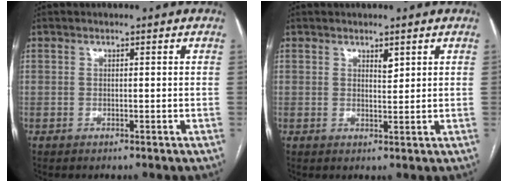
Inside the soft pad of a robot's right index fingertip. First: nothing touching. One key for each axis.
{"total": 1.6, "fx": 1.0, "fy": 0.6, "fz": 1.1, "tx": -0.020, "ty": -0.004, "tz": 0.019}